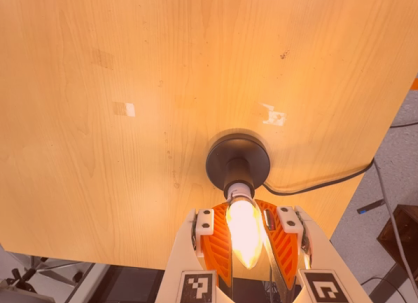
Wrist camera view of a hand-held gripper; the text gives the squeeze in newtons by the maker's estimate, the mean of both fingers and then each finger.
{"total": 25.1, "left": 23.4, "right": 26.8}